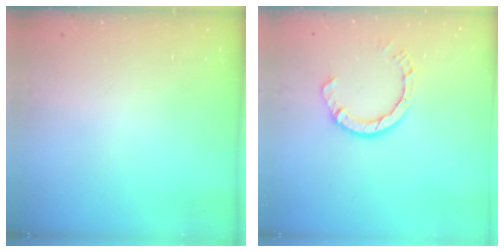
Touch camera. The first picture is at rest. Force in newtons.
{"total": 6.8, "press": 6.7, "slide": 0.7}